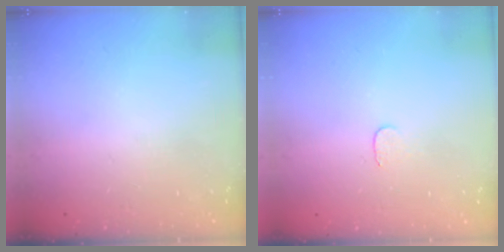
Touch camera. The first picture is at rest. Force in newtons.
{"total": 3.0, "press": 3.0, "slide": 0.3}